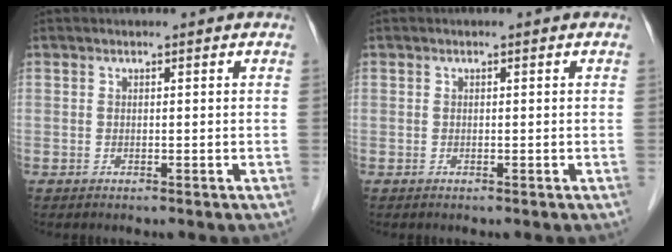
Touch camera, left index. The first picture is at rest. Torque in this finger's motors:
{"motor_torque": [0.07, 0.05, -0.02, -0.01]}